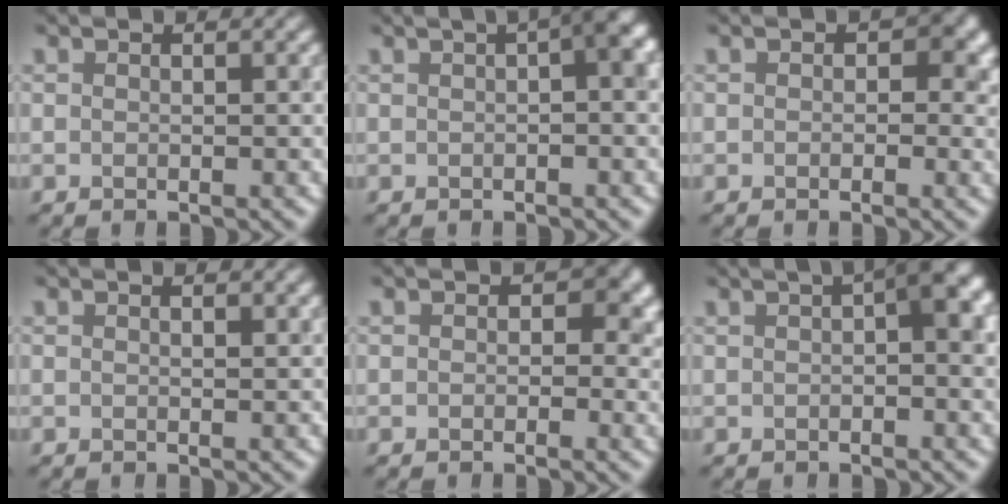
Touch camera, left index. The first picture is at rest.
{"total": 4.2, "force": [0.9, 0.9, 4.0], "torque": [-0.040, 0.022, 0.009]}
{"total": 4.0, "force": [0.7, 2.8, 2.8], "torque": [-0.015, -0.004, 0.006]}
{"total": 0.8, "force": [0.5, 0.1, 0.6], "torque": [-0.008, 0.000, 0.005]}
{"total": 4.6, "force": [0.9, 3.3, 3.0], "torque": [-0.008, -0.002, 0.006]}
{"total": 4.4, "force": [1.2, 0.9, 4.1], "torque": [-0.048, 0.017, 0.012]}